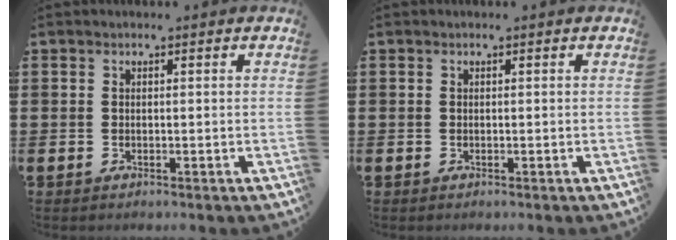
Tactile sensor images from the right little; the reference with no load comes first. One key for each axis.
{"total": 0.0}